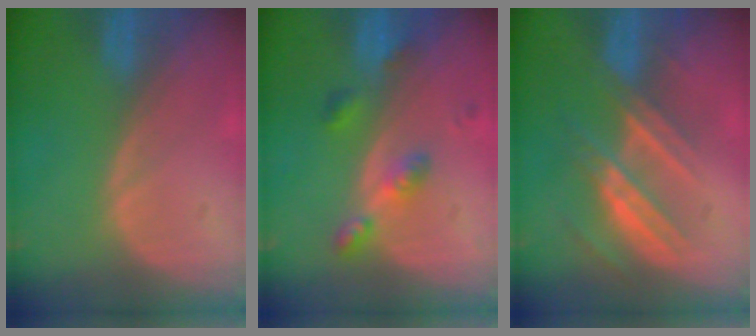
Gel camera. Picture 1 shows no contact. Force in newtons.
{"total": 4.5, "press": 4.3, "slide": 1.3}
{"total": 7.3, "press": 6.8, "slide": 2.8}